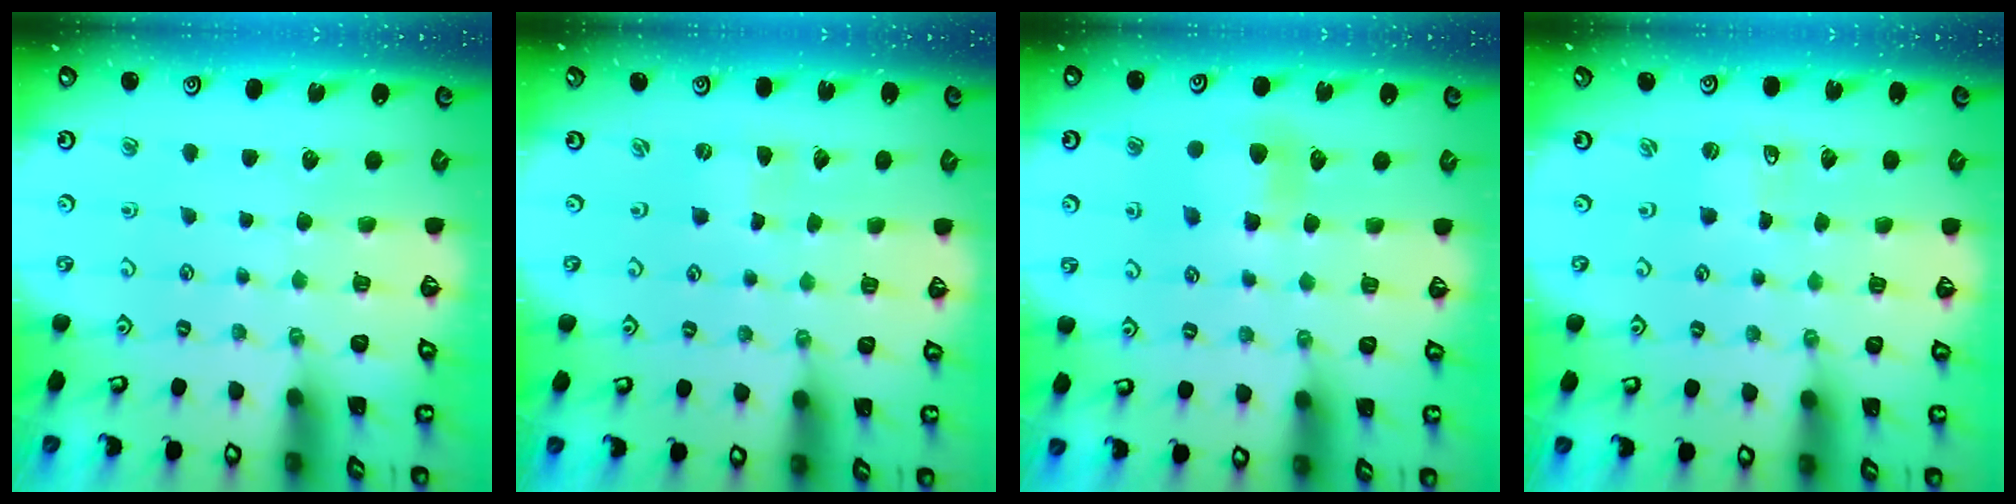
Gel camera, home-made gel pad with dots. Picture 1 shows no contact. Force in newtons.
{"total": 0.0}
{"total": 5.8, "press": 5.8, "slide": 0.4}
{"total": 0.0}